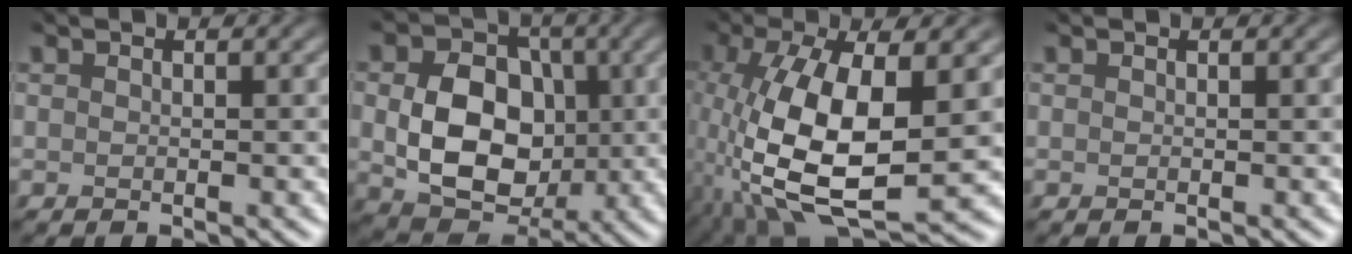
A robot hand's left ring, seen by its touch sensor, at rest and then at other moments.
{"total": 8.3, "force": [-1.2, 6.3, 5.2], "torque": [-0.104, -0.016, -0.012]}
{"total": 11.3, "force": [-3.1, 4.2, 10.0], "torque": [-0.210, -0.008, -0.053]}
{"total": 0.0}